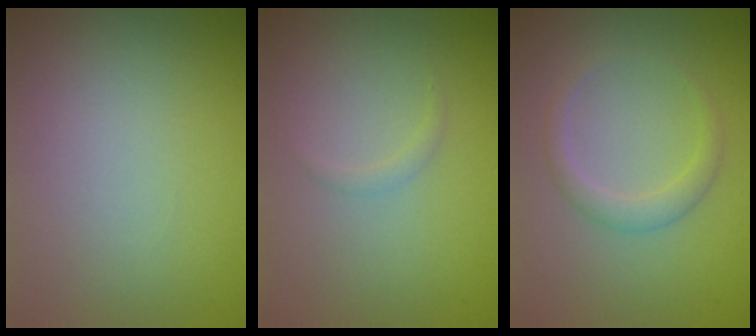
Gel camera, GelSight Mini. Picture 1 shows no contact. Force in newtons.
{"total": 0.7, "press": 0.7, "slide": 0.1}
{"total": 1.9, "press": 1.9, "slide": 0.1}